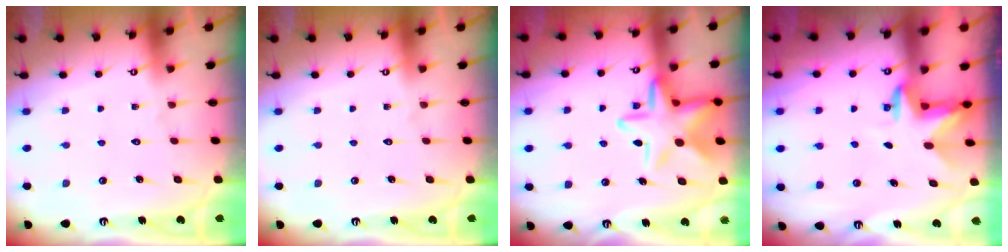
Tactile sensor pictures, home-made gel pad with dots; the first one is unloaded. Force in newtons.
{"total": 0.0}
{"total": 15.6, "press": 15.6, "slide": 1.1}
{"total": 2.9, "press": 2.8, "slide": 0.7}